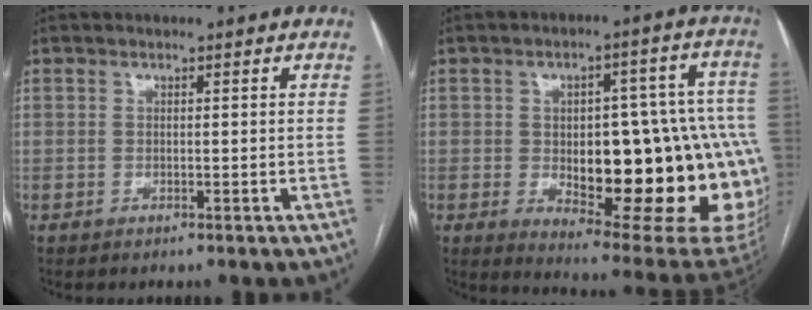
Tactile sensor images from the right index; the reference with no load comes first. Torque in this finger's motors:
{"motor_torque": [1.93, -0.21, 0.62, 0.12]}